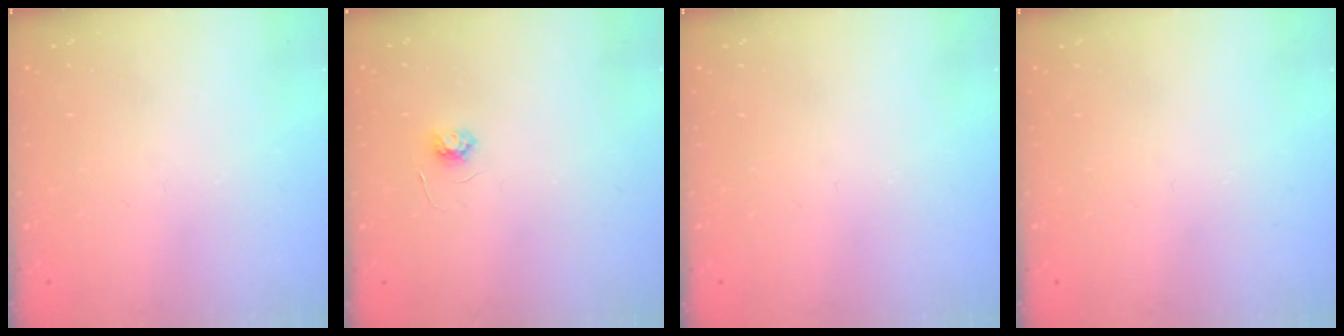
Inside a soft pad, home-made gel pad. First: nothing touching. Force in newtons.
{"total": 3.6, "press": 3.6, "slide": 0.5}
{"total": 0.0}
{"total": 0.0}